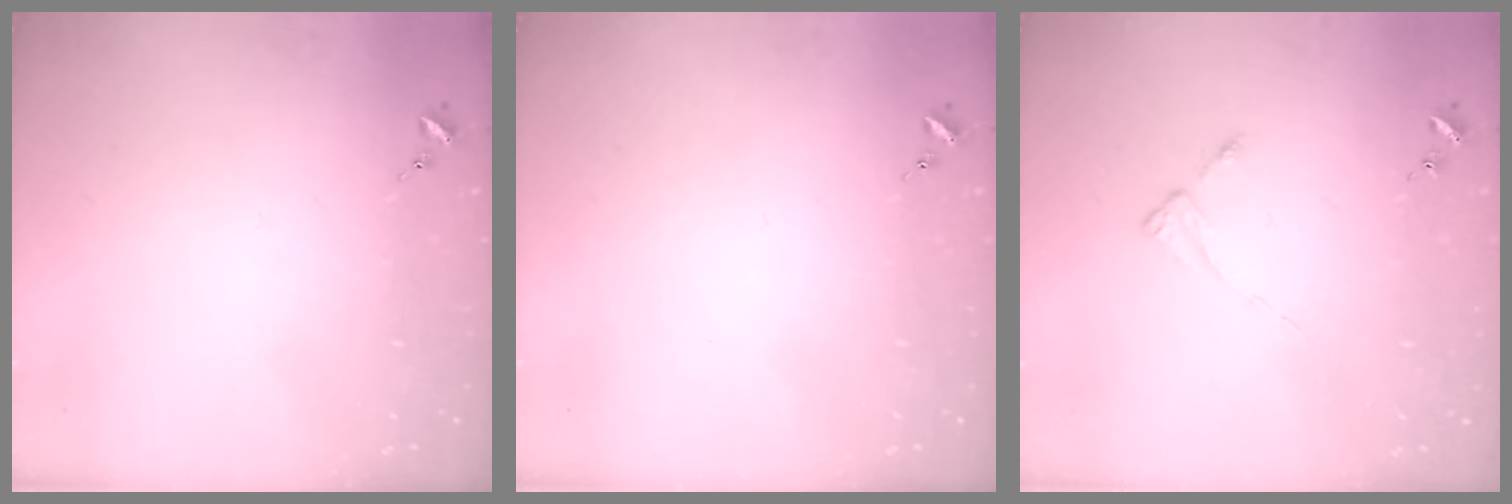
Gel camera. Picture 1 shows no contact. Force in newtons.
{"total": 0.0}
{"total": 2.2, "press": 2.2, "slide": 0.4}